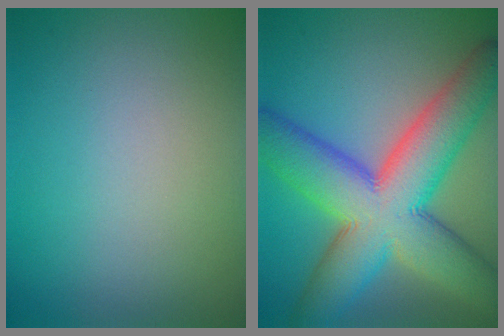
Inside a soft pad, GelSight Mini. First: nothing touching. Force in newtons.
{"total": 13.3, "press": 13.2, "slide": 0.6}